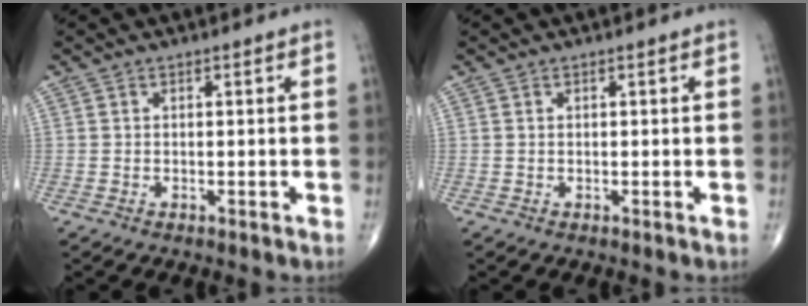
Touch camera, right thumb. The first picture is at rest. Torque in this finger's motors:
{"motor_torque": [0.00, 0.00, -0.13, -0.13, 0.02]}